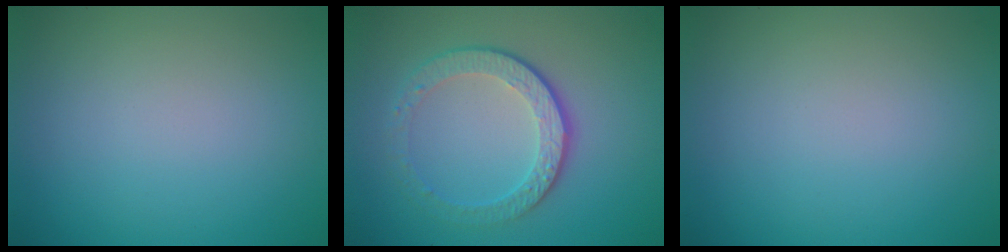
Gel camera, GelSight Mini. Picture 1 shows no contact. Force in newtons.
{"total": 4.5, "press": 3.1, "slide": 3.2}
{"total": 0.0}